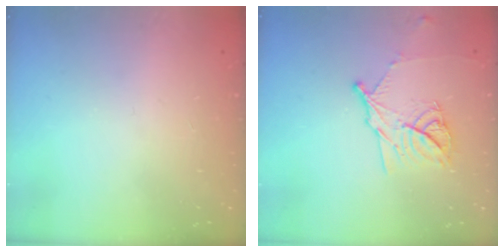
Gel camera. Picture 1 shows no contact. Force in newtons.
{"total": 12.7, "press": 12.7, "slide": 0.7}